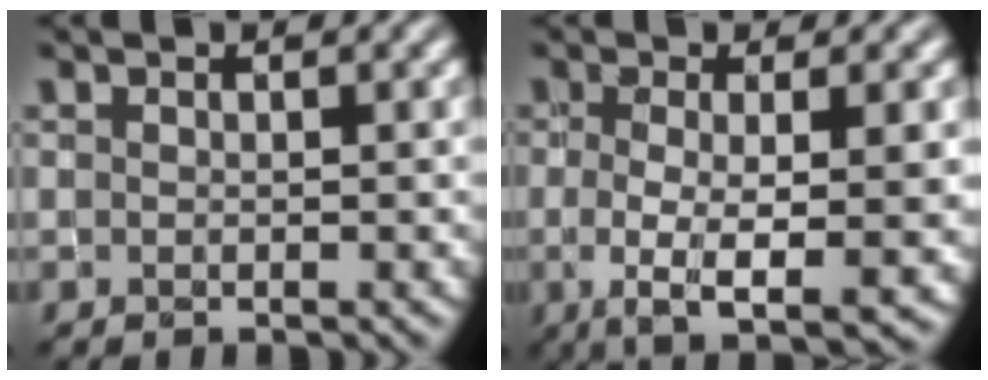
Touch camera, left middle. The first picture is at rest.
{"total": 6.7, "force": [-1.3, 1.9, 6.3], "torque": [-0.095, -0.012, -0.022]}